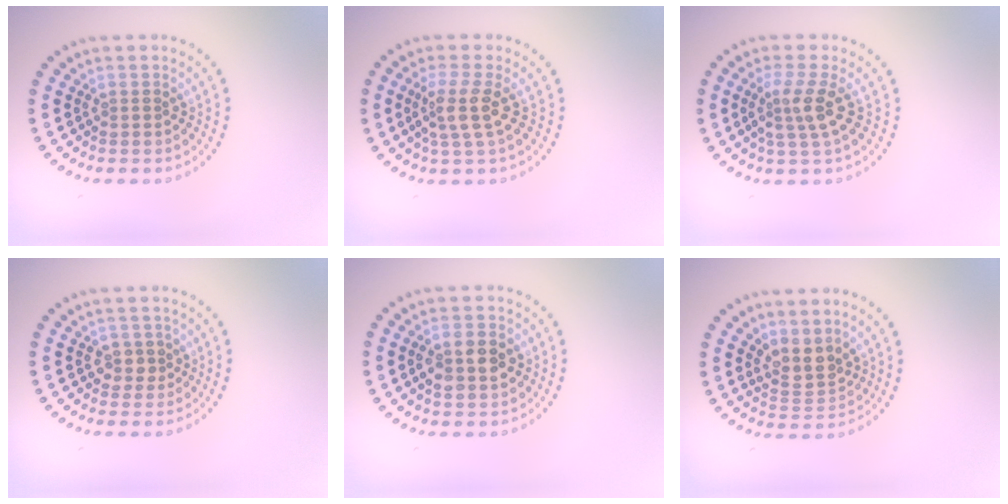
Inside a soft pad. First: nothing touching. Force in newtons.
{"total": 3.0, "press": 2.4, "slide": 1.8}
{"total": 2.9, "press": 2.3, "slide": 1.8}
{"total": 1.6, "press": 1.5, "slide": 0.7}
{"total": 3.7, "press": 3.7, "slide": 0.1}
{"total": 2.6, "press": 2.1, "slide": 1.7}